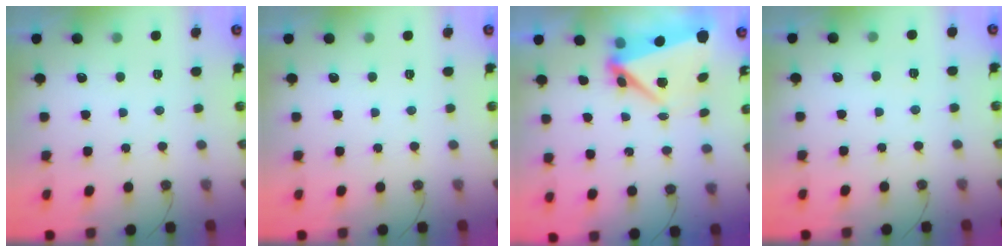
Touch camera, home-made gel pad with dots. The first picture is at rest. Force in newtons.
{"total": 0.0}
{"total": 6.4, "press": 6.0, "slide": 2.2}
{"total": 2.7, "press": 1.5, "slide": 2.3}